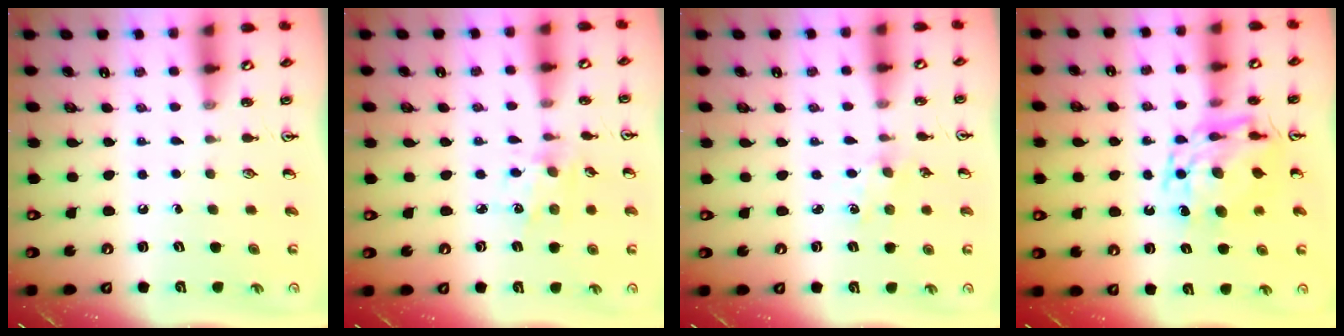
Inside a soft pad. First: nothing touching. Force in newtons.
{"total": 2.5, "press": 2.4, "slide": 0.6}
{"total": 2.4, "press": 2.4, "slide": 0.3}
{"total": 12.7, "press": 12.6, "slide": 1.6}